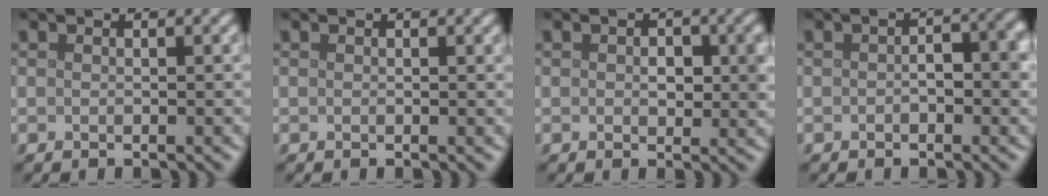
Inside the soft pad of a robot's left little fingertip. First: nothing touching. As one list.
[{"total": 0.0}, {"total": 2.7, "force": [0.3, 1.6, 2.1], "torque": [-0.024, -0.003, 0.004]}, {"total": 2.9, "force": [-0.3, 1.5, 2.5], "torque": [-0.035, 0.003, -0.008]}]